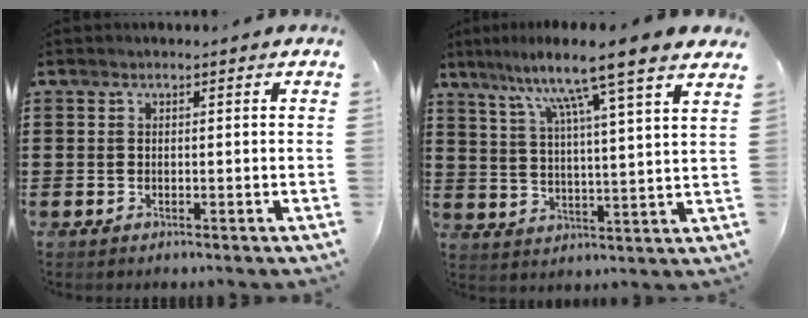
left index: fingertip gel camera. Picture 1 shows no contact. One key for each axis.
{"total": 9.6, "fx": 7.5, "fy": -0.8, "fz": 5.9, "tx": -0.127, "ty": -0.042, "tz": 0.115}